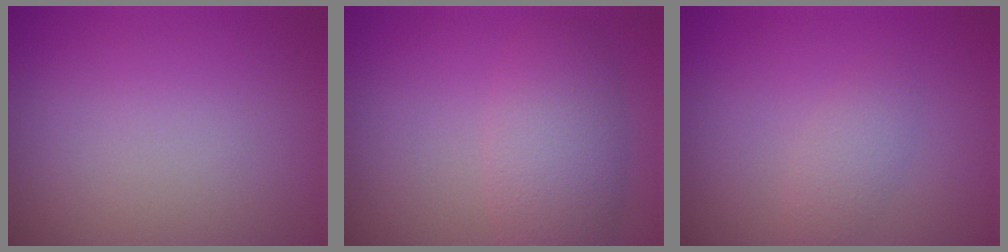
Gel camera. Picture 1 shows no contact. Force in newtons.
{"total": 4.6, "press": 4.6, "slide": 0.2}
{"total": 1.7, "press": 1.7, "slide": 0.0}